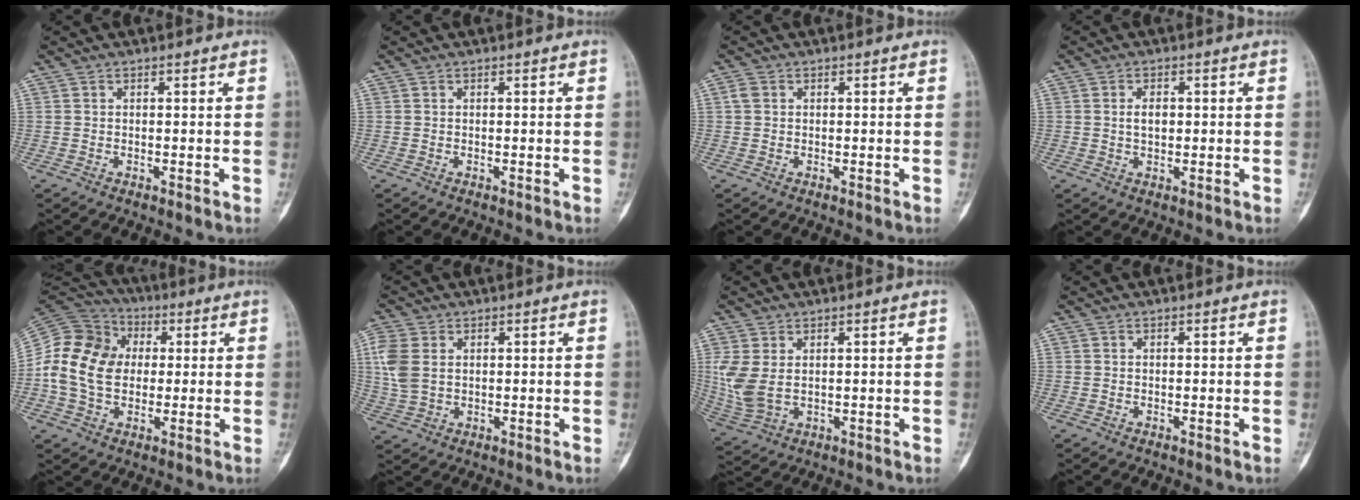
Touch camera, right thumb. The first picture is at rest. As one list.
[{"total": 0.0}, {"total": 1.3, "force": [0.3, 1.0, 0.7], "torque": [-0.015, 0.002, 0.004]}, {"total": 2.8, "force": [0.3, 1.7, 2.2], "torque": [-0.030, -0.001, 0.005]}, {"total": 14.8, "force": [0.2, 11.5, 9.3], "torque": [-0.163, 0.024, -0.001]}, {"total": 6.7, "force": [1.5, 4.5, 4.8], "torque": [-0.120, 0.004, 0.034]}, {"total": 7.2, "force": [1.2, 4.3, 5.7], "torque": [-0.146, -0.002, 0.040]}, {"total": 0.0}]